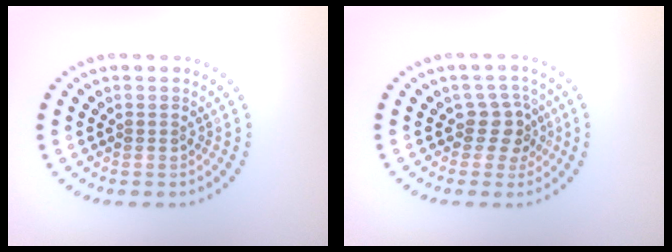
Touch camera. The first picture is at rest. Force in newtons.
{"total": 2.5, "press": 1.9, "slide": 1.6}